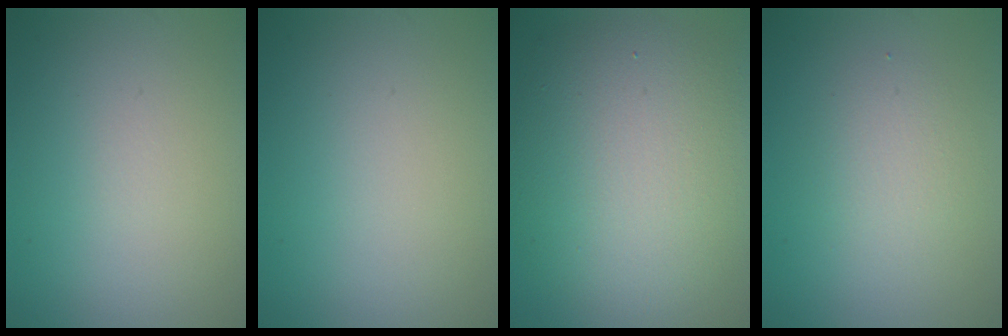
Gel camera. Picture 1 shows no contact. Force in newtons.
{"total": 0.0}
{"total": 10.7, "press": 10.7, "slide": 0.8}
{"total": 2.1, "press": 2.1, "slide": 0.0}